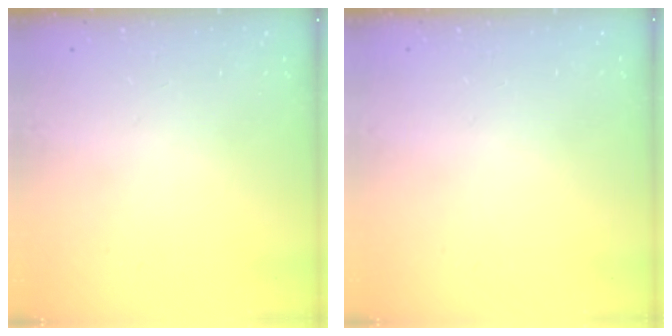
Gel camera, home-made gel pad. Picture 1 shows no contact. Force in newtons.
{"total": 1.6, "press": 1.6, "slide": 0.1}